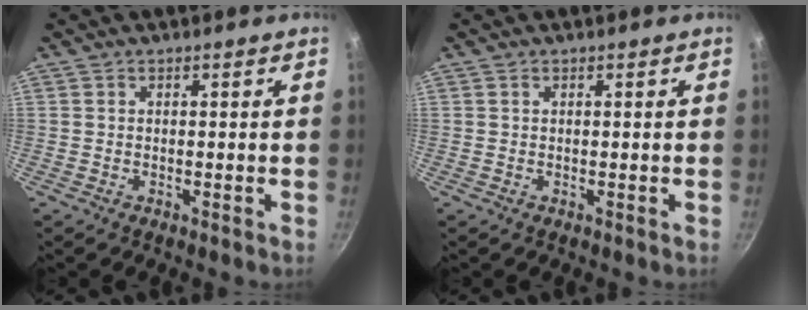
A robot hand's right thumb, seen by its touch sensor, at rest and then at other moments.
{"total": 0.0}